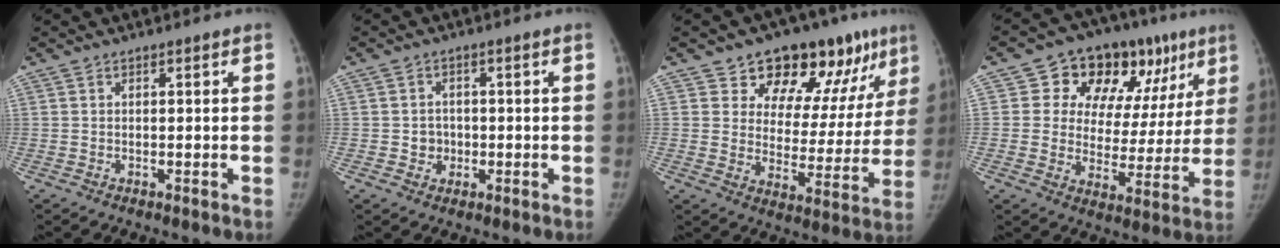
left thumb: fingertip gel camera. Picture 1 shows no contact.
{"total": 3.0, "force": [-0.5, 2.8, 0.9], "torque": [0.007, 0.007, -0.008]}
{"total": 18.7, "force": [12.0, 10.0, 10.3], "torque": [-0.080, -0.053, 0.163]}
{"total": 20.4, "force": [9.7, 13.2, 12.2], "torque": [-0.103, 0.001, 0.138]}